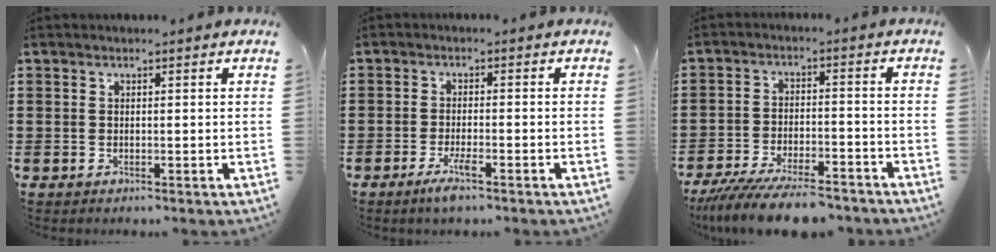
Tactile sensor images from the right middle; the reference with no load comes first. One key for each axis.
{"total": 3.3, "fx": -2.0, "fy": 0.3, "fz": 2.6, "tx": -0.057, "ty": -0.006, "tz": -0.039}
{"total": 8.4, "fx": -7.5, "fy": 1.1, "fz": 3.6, "tx": -0.071, "ty": 0.004, "tz": -0.143}